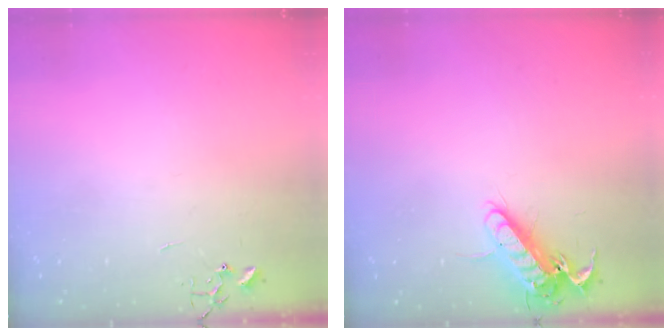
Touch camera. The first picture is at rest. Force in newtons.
{"total": 13.8, "press": 13.7, "slide": 2.0}